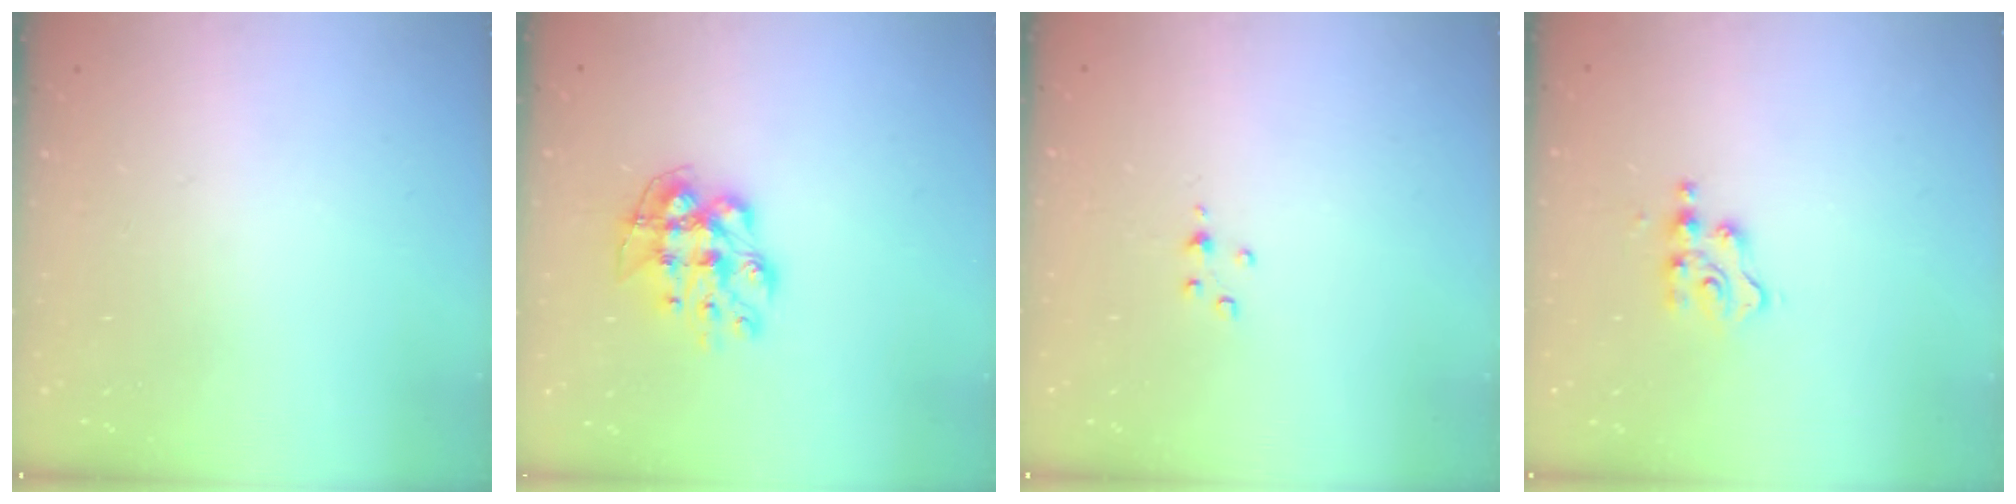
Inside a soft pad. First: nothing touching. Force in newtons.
{"total": 9.1, "press": 9.0, "slide": 0.6}
{"total": 2.9, "press": 2.8, "slide": 0.4}
{"total": 2.3, "press": 2.2, "slide": 0.3}